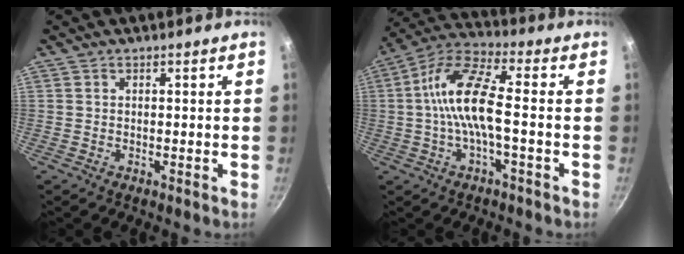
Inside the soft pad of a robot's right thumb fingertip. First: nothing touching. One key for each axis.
{"total": 12.3, "fx": -1.1, "fy": 3.9, "fz": 11.6, "tx": -0.233, "ty": 0.035, "tz": -0.036}